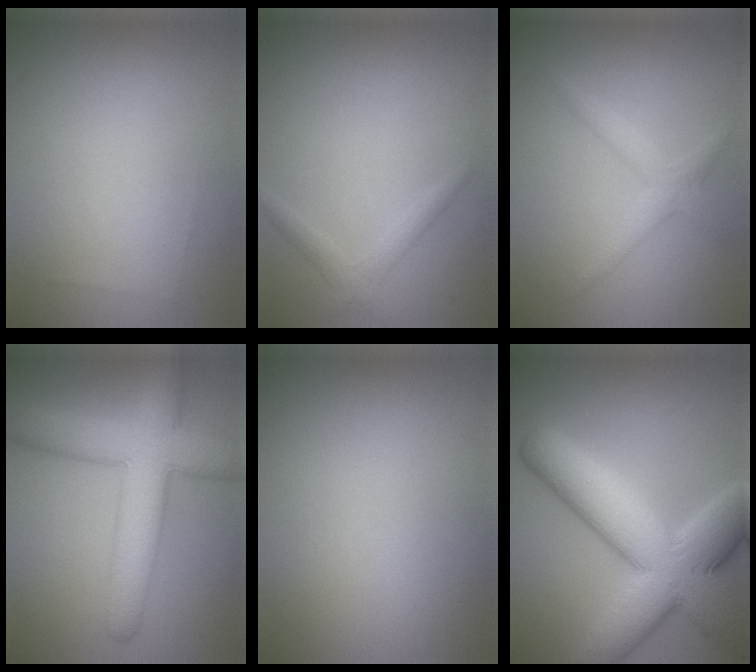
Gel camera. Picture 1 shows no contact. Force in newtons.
{"total": 1.6, "press": 1.6, "slide": 0.1}
{"total": 2.2, "press": 2.2, "slide": 0.1}
{"total": 8.3, "press": 8.3, "slide": 0.3}
{"total": 0.0}
{"total": 11.3, "press": 11.3, "slide": 0.2}